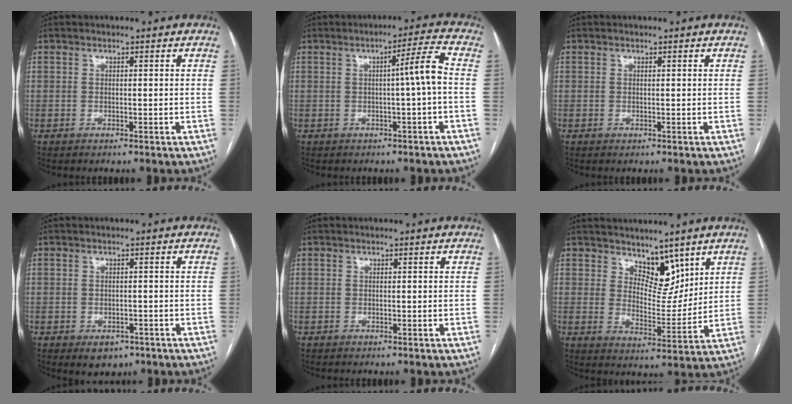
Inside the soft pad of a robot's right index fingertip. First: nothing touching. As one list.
[{"total": 4.8, "force": [-0.3, -0.8, 4.7], "torque": [-0.068, 0.009, -0.005]}, {"total": 0.0}, {"total": 3.4, "force": [-1.9, 2.5, 1.5], "torque": [-0.015, 0.000, -0.014]}, {"total": 0.0}, {"total": 6.8, "force": [5.1, 3.4, 2.8], "torque": [-0.039, -0.005, 0.096]}]